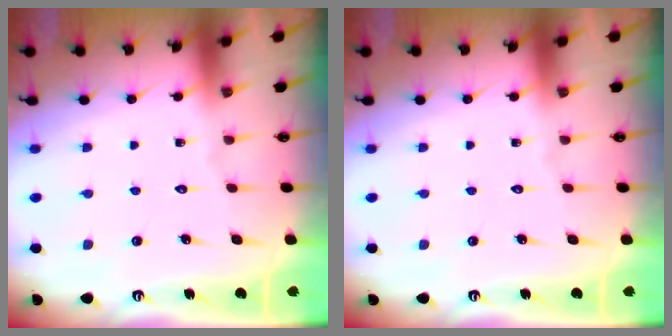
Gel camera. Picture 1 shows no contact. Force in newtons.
{"total": 0.0}